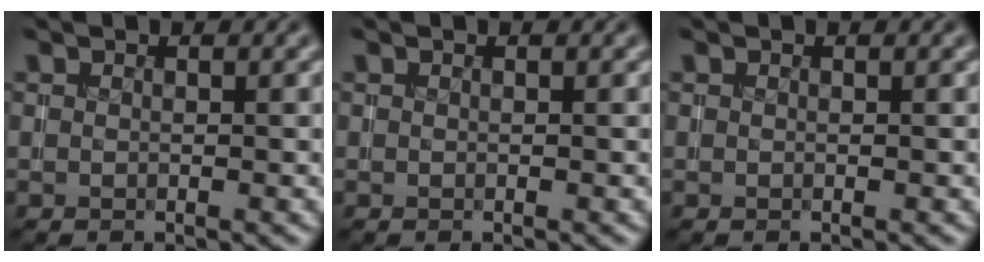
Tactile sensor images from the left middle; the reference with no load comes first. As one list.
[{"total": 0.0}, {"total": 0.0}]